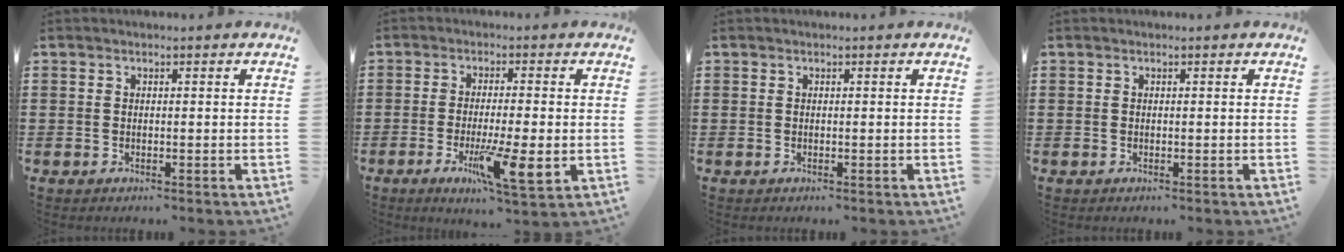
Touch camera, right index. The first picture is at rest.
{"total": 8.5, "force": [-2.6, 1.5, 8.0], "torque": [-0.147, -0.014, -0.041]}
{"total": 0.0}
{"total": 0.0}